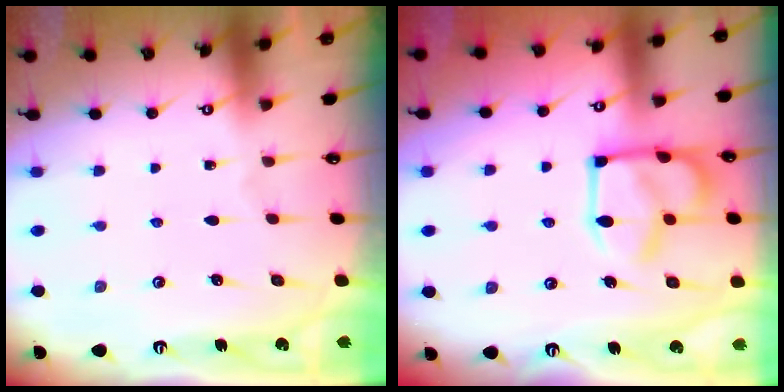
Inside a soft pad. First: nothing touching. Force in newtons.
{"total": 15.4, "press": 15.3, "slide": 1.5}